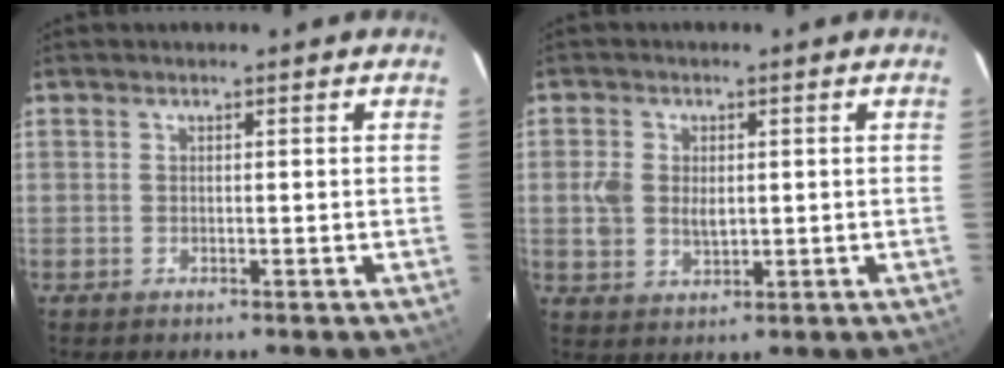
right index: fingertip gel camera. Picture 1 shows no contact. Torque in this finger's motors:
{"motor_torque": [-0.10, 0.02, 0.03, 0.06]}